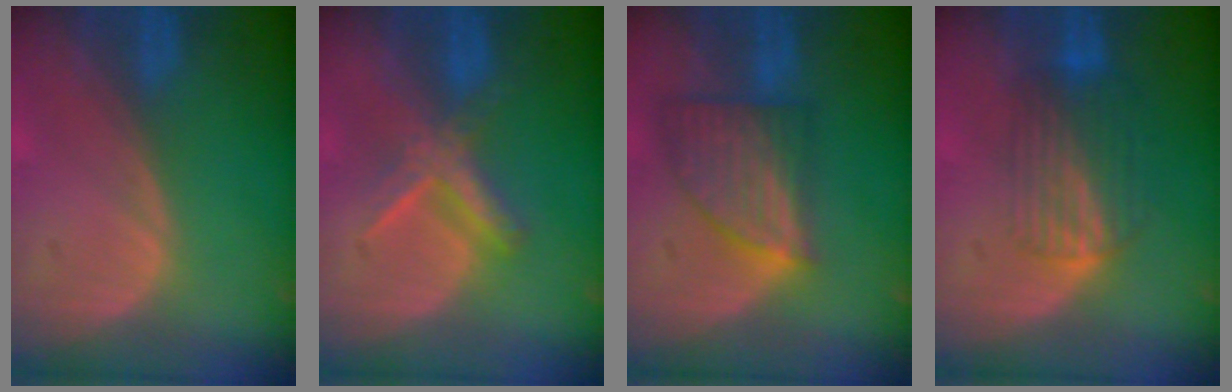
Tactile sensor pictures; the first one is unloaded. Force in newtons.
{"total": 5.5, "press": 5.4, "slide": 1.1}
{"total": 7.5, "press": 6.8, "slide": 3.1}
{"total": 6.8, "press": 6.1, "slide": 3.2}